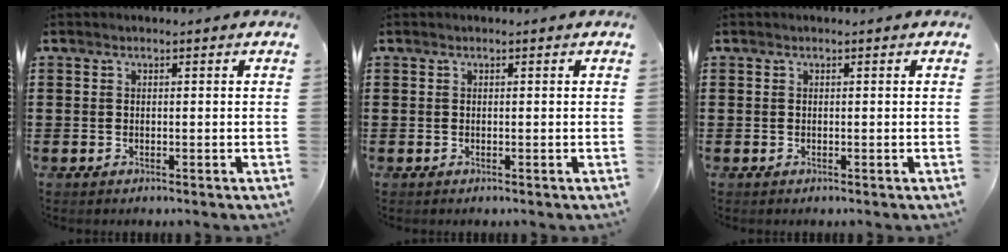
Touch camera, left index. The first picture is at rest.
{"total": 0.0}
{"total": 0.0}